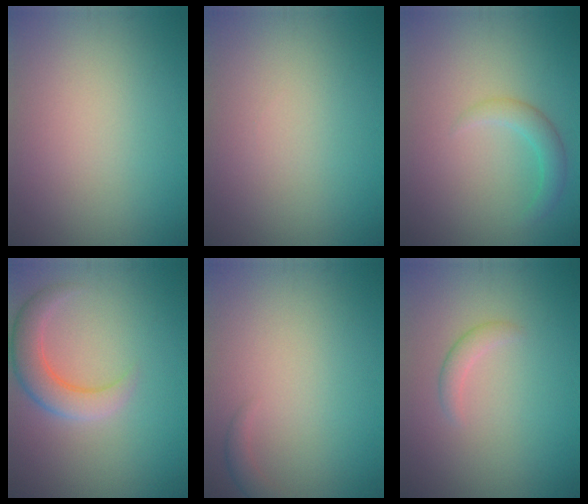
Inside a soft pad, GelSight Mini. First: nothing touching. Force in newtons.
{"total": 0.0}
{"total": 2.0, "press": 2.0, "slide": 0.2}
{"total": 4.0, "press": 3.9, "slide": 0.3}
{"total": 1.1, "press": 1.1, "slide": 0.1}
{"total": 1.3, "press": 1.3, "slide": 0.0}